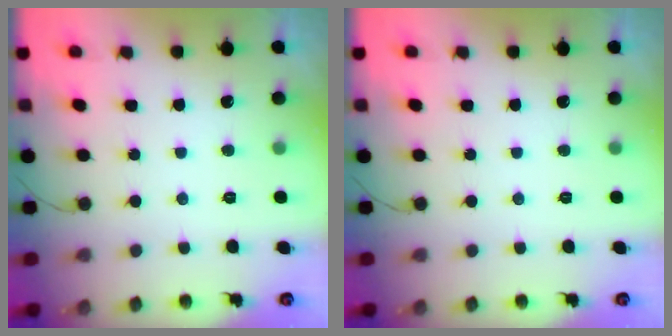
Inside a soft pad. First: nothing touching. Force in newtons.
{"total": 0.0}